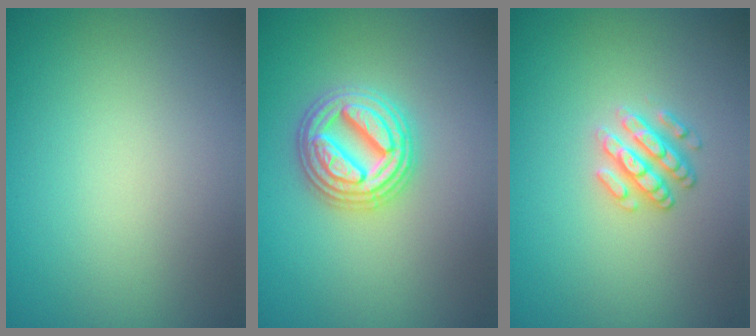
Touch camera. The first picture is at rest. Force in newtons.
{"total": 4.7, "press": 4.6, "slide": 0.8}
{"total": 2.6, "press": 2.4, "slide": 1.1}